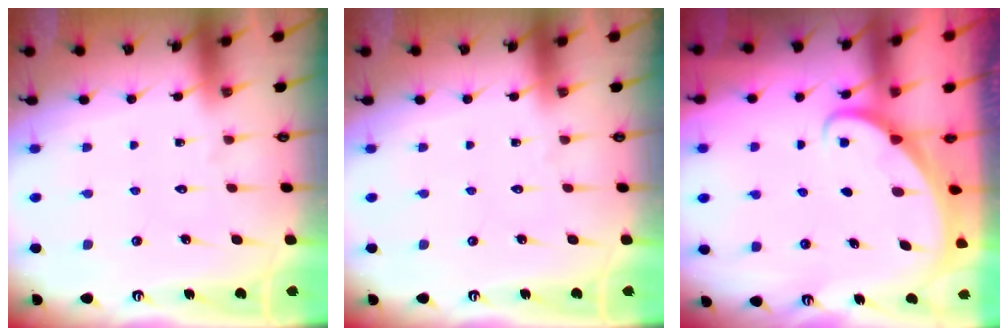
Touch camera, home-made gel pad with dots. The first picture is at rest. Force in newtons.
{"total": 0.0}
{"total": 1.8, "press": 1.8, "slide": 0.1}